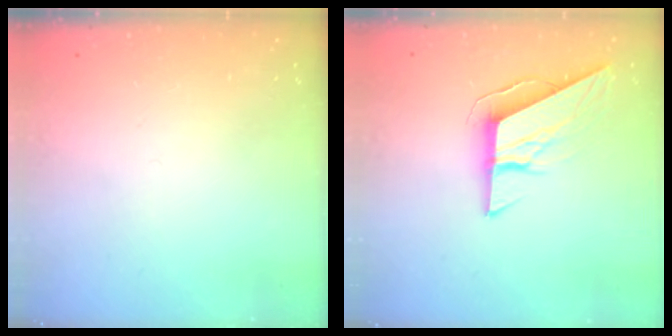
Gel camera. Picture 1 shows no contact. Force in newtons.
{"total": 8.0, "press": 8.0, "slide": 0.5}